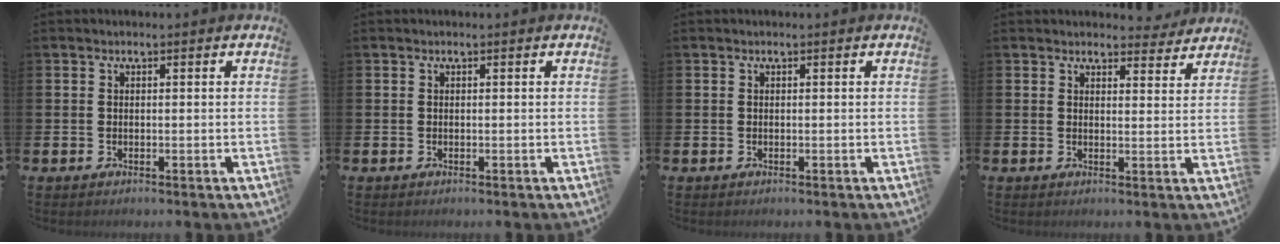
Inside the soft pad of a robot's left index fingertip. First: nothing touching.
{"total": 0.0}
{"total": 0.0}
{"total": 3.2, "force": [3.1, 0.7, 0.2], "torque": [0.007, -0.020, 0.052]}